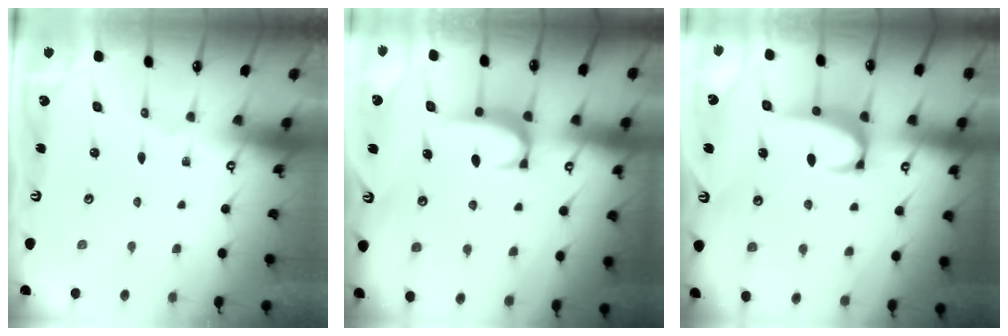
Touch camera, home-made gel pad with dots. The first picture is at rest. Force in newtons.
{"total": 1.8, "press": 1.7, "slide": 0.4}
{"total": 3.0, "press": 2.8, "slide": 1.0}